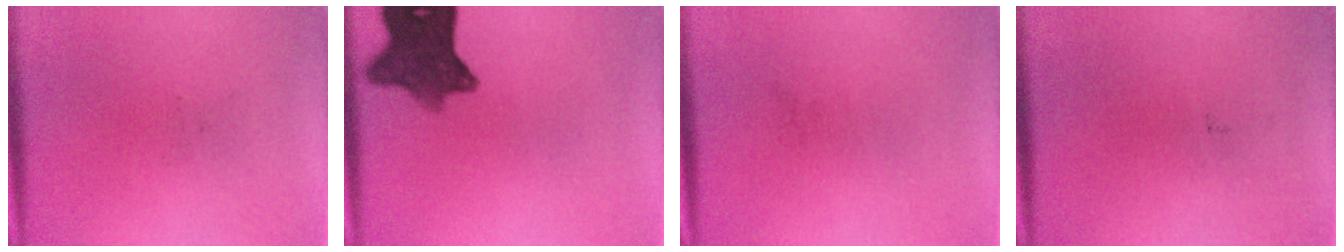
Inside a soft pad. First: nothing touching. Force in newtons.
{"total": 9.3}
{"total": 0.0}
{"total": 0.0}